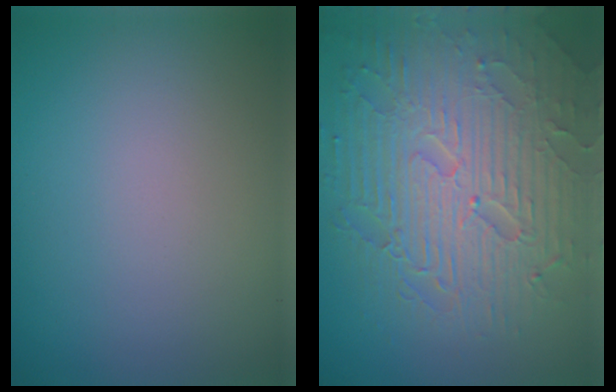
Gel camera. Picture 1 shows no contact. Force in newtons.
{"total": 8.8, "press": 6.3, "slide": 6.1}